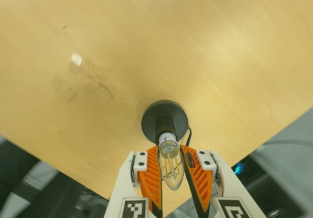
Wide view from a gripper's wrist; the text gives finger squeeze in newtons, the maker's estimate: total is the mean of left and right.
{"total": 14.6, "left": 14.4, "right": 14.9}